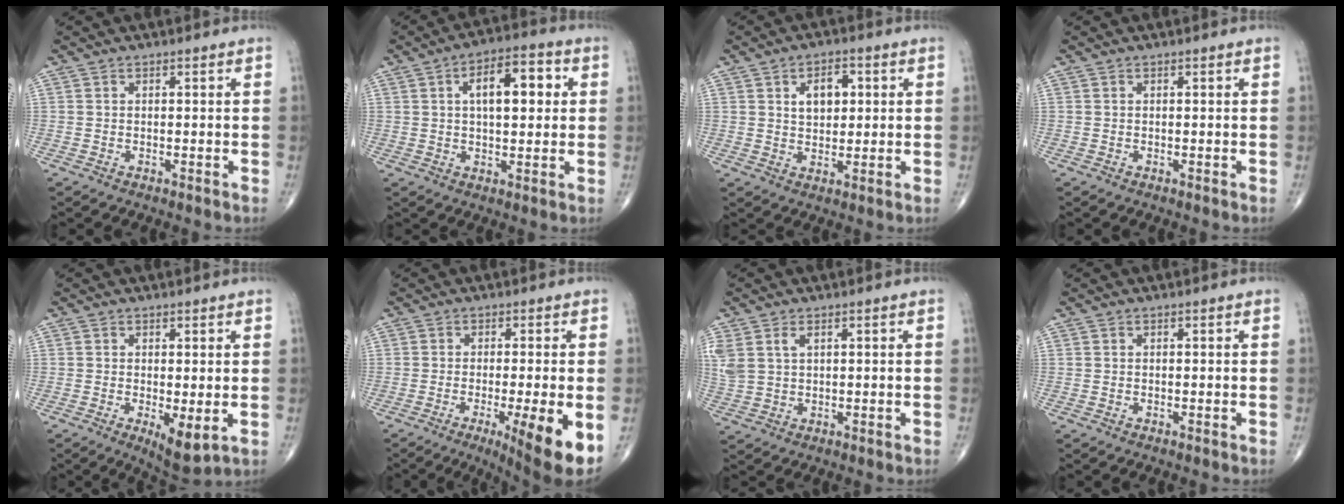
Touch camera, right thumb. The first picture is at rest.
{"total": 10.8, "force": [2.4, 5.0, 9.2], "torque": [-0.118, 0.014, 0.030]}
{"total": 6.1, "force": [1.7, 3.9, 4.4], "torque": [-0.048, -0.002, 0.027]}
{"total": 0.0}
{"total": 5.4, "force": [-0.9, 1.8, 5.0], "torque": [-0.079, -0.018, -0.009]}
{"total": 11.4, "force": [-4.1, 1.4, 10.6], "torque": [-0.140, -0.023, -0.058]}
{"total": 7.0, "force": [2.6, 4.4, 4.7], "torque": [-0.126, 0.006, 0.063]}
{"total": 0.0}